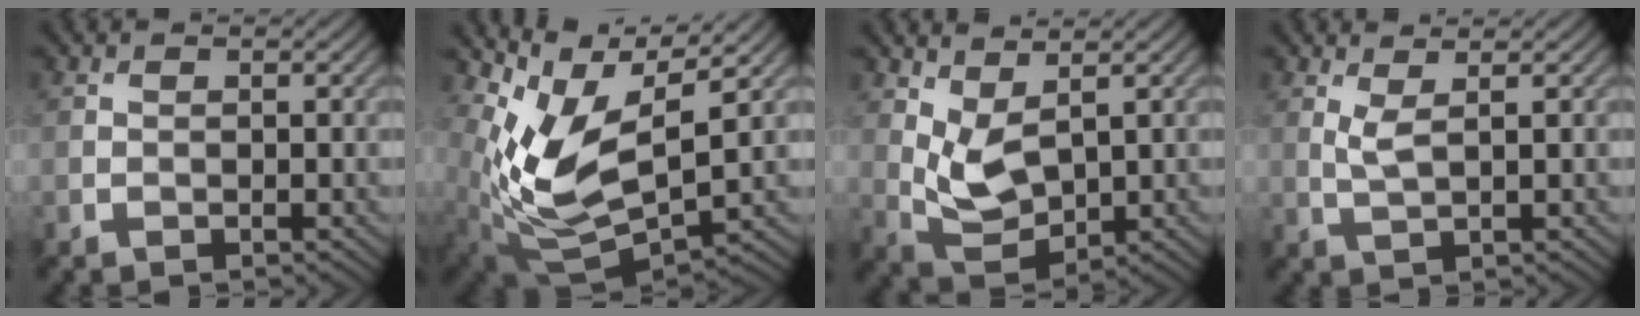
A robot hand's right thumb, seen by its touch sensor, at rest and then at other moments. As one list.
[{"total": 9.9, "force": [3.2, 4.7, 8.1], "torque": [-0.182, -0.009, 0.070]}, {"total": 5.5, "force": [2.5, 2.7, 4.0], "torque": [-0.098, -0.008, 0.055]}, {"total": 2.2, "force": [1.1, 0.4, 1.8], "torque": [-0.046, -0.001, 0.025]}]